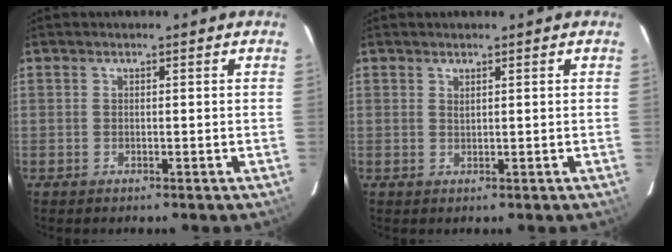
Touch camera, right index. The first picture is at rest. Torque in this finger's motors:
{"motor_torque": [-0.17, 0.20, 0.02, 0.00]}